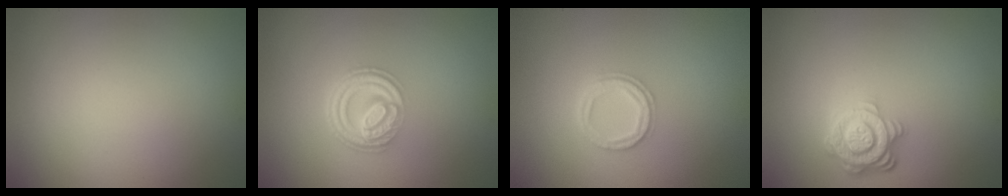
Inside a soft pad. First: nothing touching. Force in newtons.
{"total": 4.8, "press": 3.4, "slide": 3.4}
{"total": 2.4, "press": 2.4, "slide": 0.4}
{"total": 4.0, "press": 3.2, "slide": 2.4}